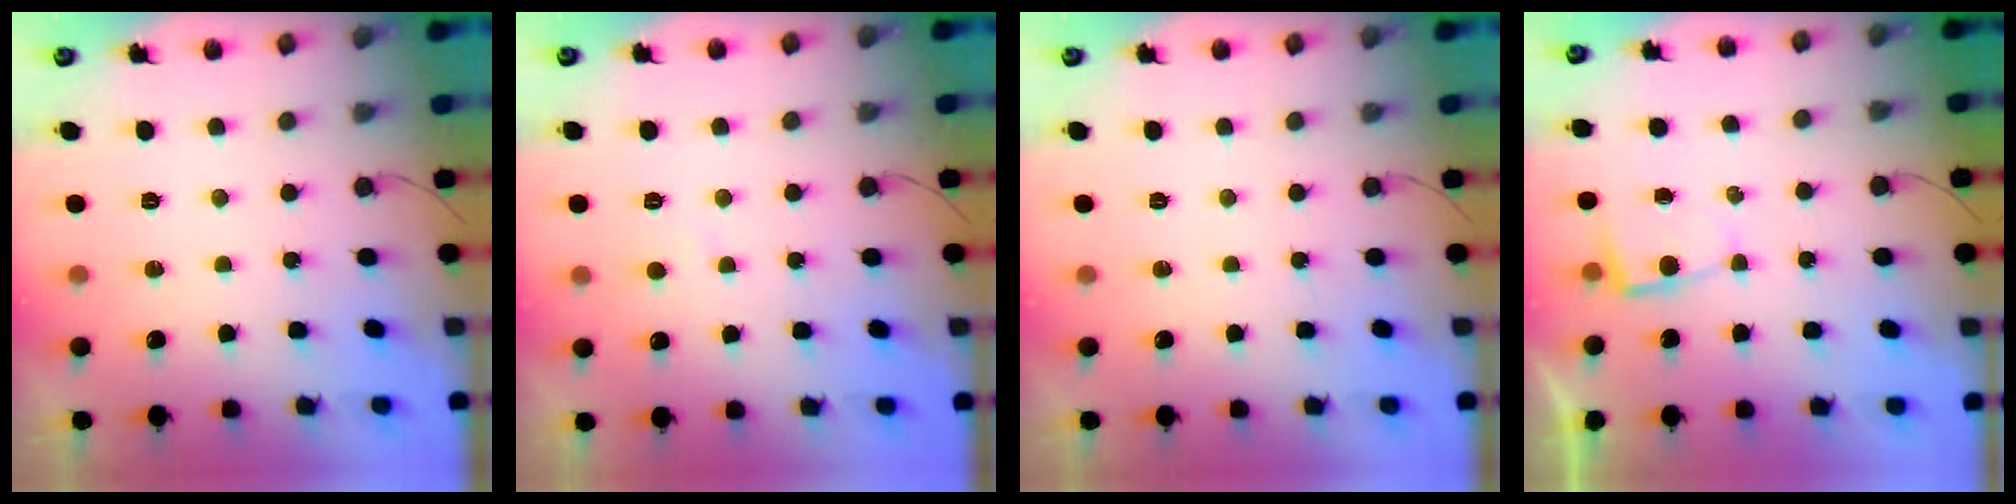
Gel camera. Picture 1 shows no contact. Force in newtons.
{"total": 3.2, "press": 3.1, "slide": 0.4}
{"total": 0.0}
{"total": 2.4, "press": 2.4, "slide": 0.3}